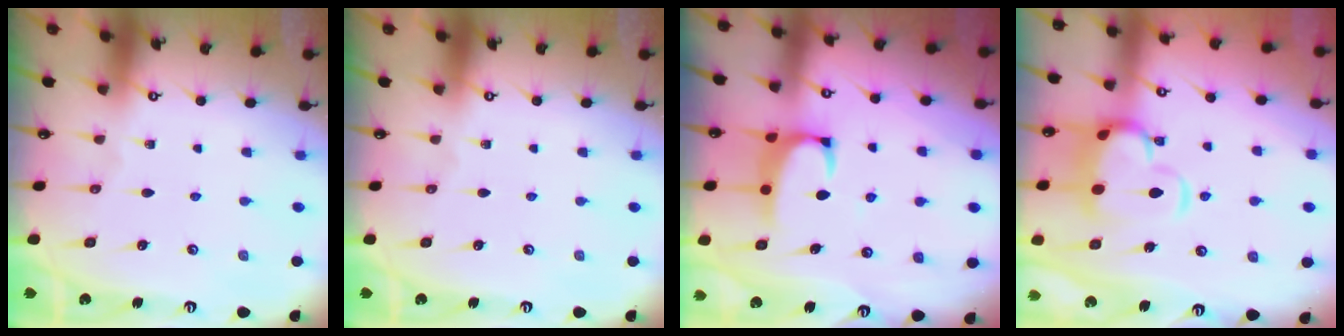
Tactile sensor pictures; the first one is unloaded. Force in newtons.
{"total": 0.0}
{"total": 2.5, "press": 2.4, "slide": 0.8}
{"total": 7.1, "press": 6.9, "slide": 1.7}